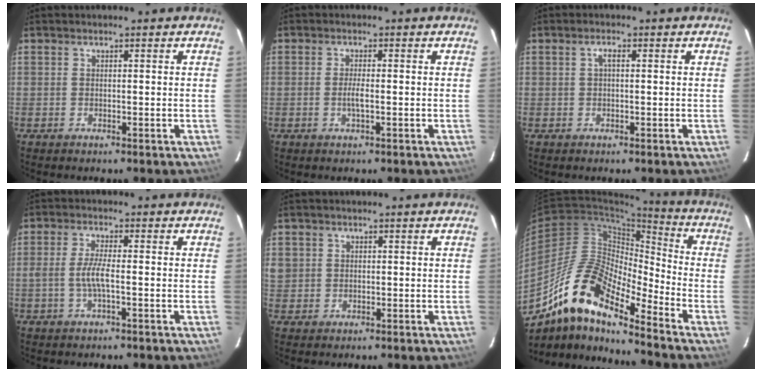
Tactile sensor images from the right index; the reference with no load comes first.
{"total": 1.9, "force": [-0.5, 0.1, 1.8], "torque": [-0.035, -0.001, -0.009]}
{"total": 1.3, "force": [0.2, 0.4, 1.2], "torque": [-0.024, 0.005, 0.001]}
{"total": 3.9, "force": [-0.9, 0.4, 3.8], "torque": [-0.078, 0.002, -0.017]}
{"total": 3.7, "force": [0.4, 3.5, 1.1], "torque": [-0.020, 0.005, 0.010]}
{"total": 16.6, "force": [-12.1, 4.4, 10.5], "torque": [-0.179, -0.005, -0.241]}